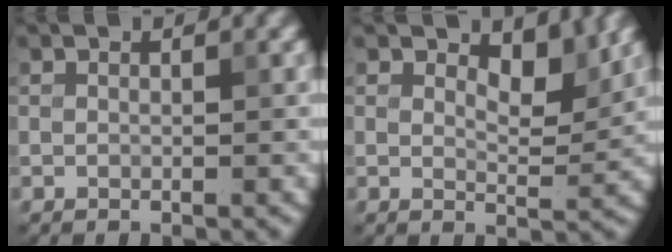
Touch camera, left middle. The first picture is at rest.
{"total": 3.1, "force": [2.1, 1.2, 1.9], "torque": [-0.029, -0.008, 0.027]}